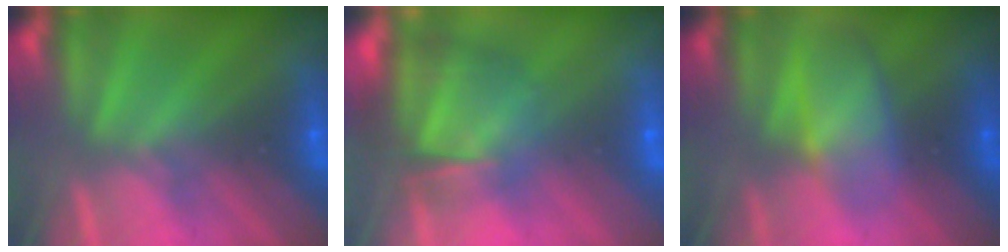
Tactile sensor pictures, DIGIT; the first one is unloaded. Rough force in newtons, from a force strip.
{"total": 7.4}
{"total": 2.8}